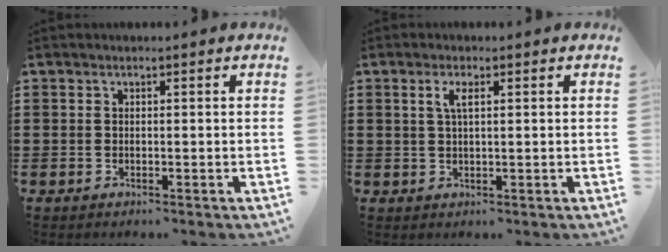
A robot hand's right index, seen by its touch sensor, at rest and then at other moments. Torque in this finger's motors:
{"motor_torque": [0.22, 0.18, 0.13, 0.07]}